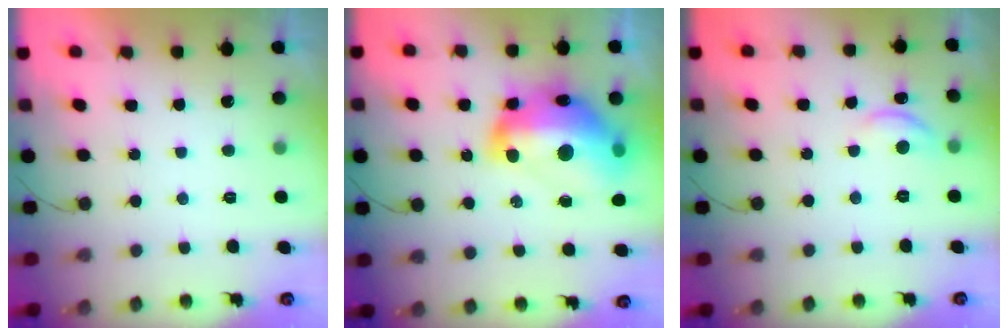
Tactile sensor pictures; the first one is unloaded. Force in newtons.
{"total": 23.1, "press": 23.0, "slide": 1.9}
{"total": 9.0, "press": 9.0, "slide": 0.7}